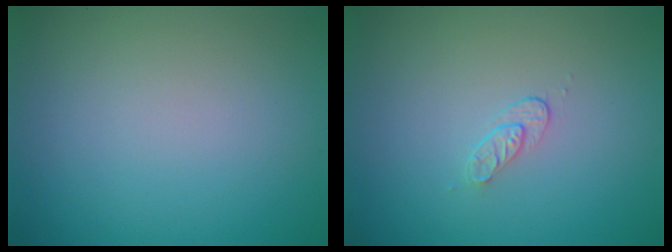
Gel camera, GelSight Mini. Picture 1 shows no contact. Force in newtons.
{"total": 1.2, "press": 0.6, "slide": 1.0}